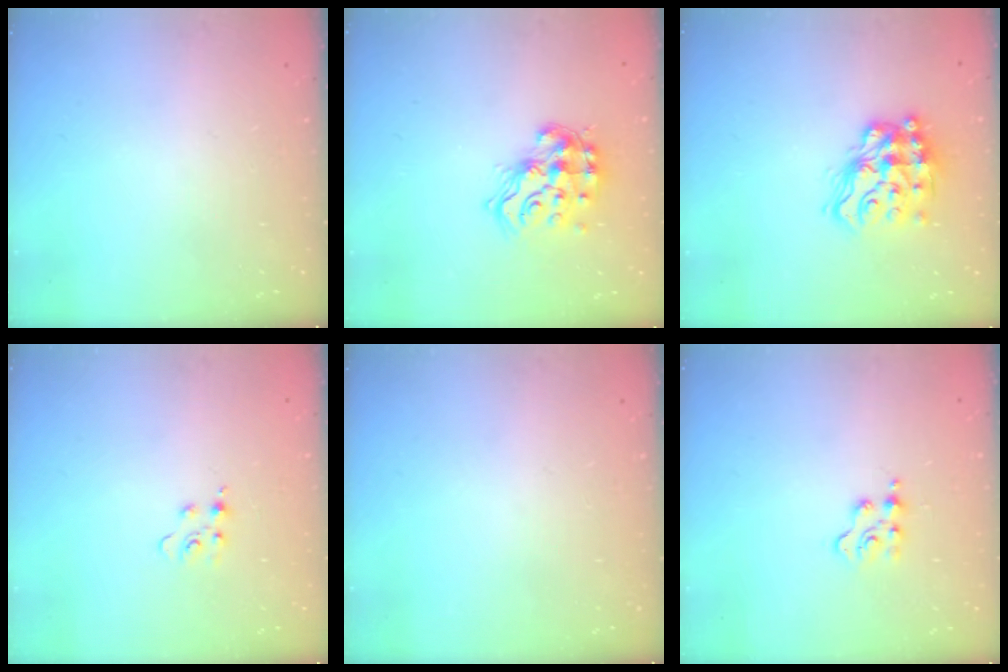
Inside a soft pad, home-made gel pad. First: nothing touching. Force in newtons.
{"total": 15.5, "press": 15.3, "slide": 1.9}
{"total": 15.7, "press": 15.6, "slide": 1.7}
{"total": 4.3, "press": 4.3, "slide": 0.5}
{"total": 0.0}
{"total": 2.9, "press": 2.9, "slide": 0.5}